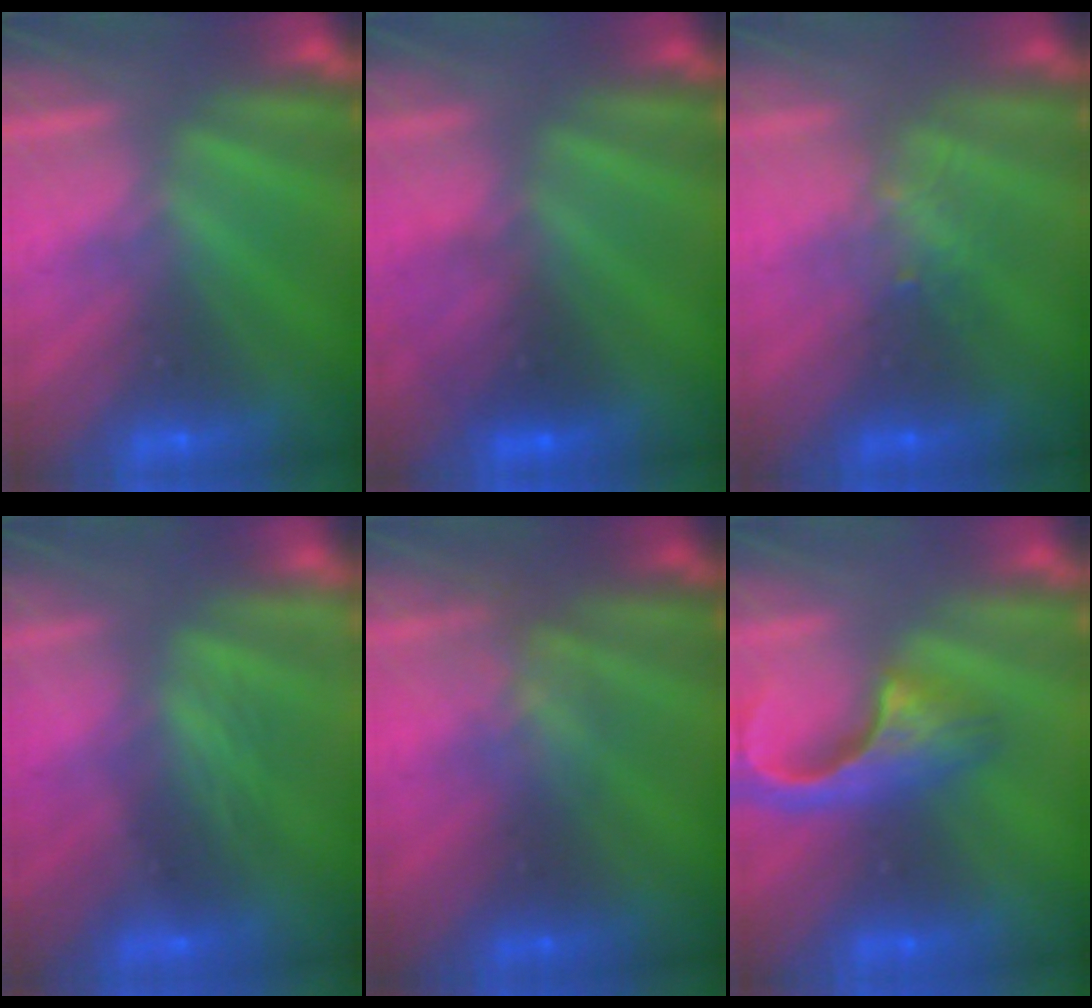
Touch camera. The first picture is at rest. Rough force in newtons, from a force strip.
{"total": 2.7}
{"total": 2.4}
{"total": 2.0}
{"total": 2.8}
{"total": 4.7}